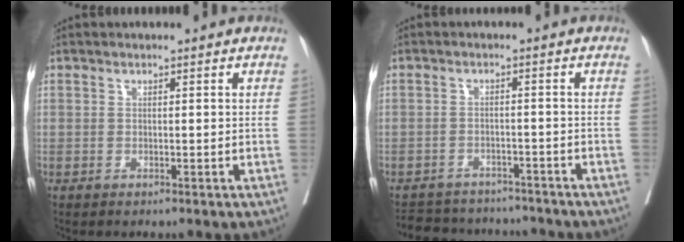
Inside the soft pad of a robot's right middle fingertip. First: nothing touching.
{"total": 10.8, "force": [-10.0, 3.6, 2.1], "torque": [-0.038, 0.014, -0.130]}